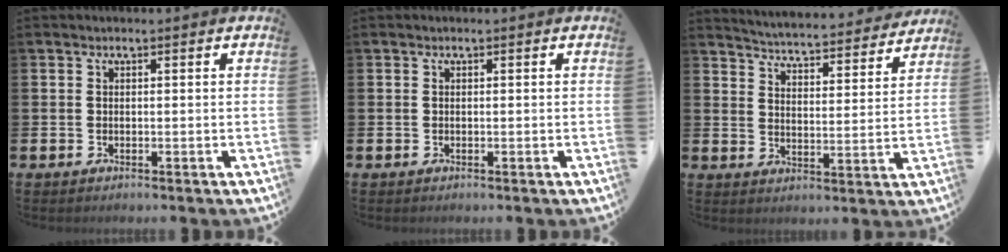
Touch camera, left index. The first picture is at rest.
{"total": 0.0}
{"total": 4.9, "force": [4.9, 0.3, 0.7], "torque": [-0.033, -0.047, 0.079]}